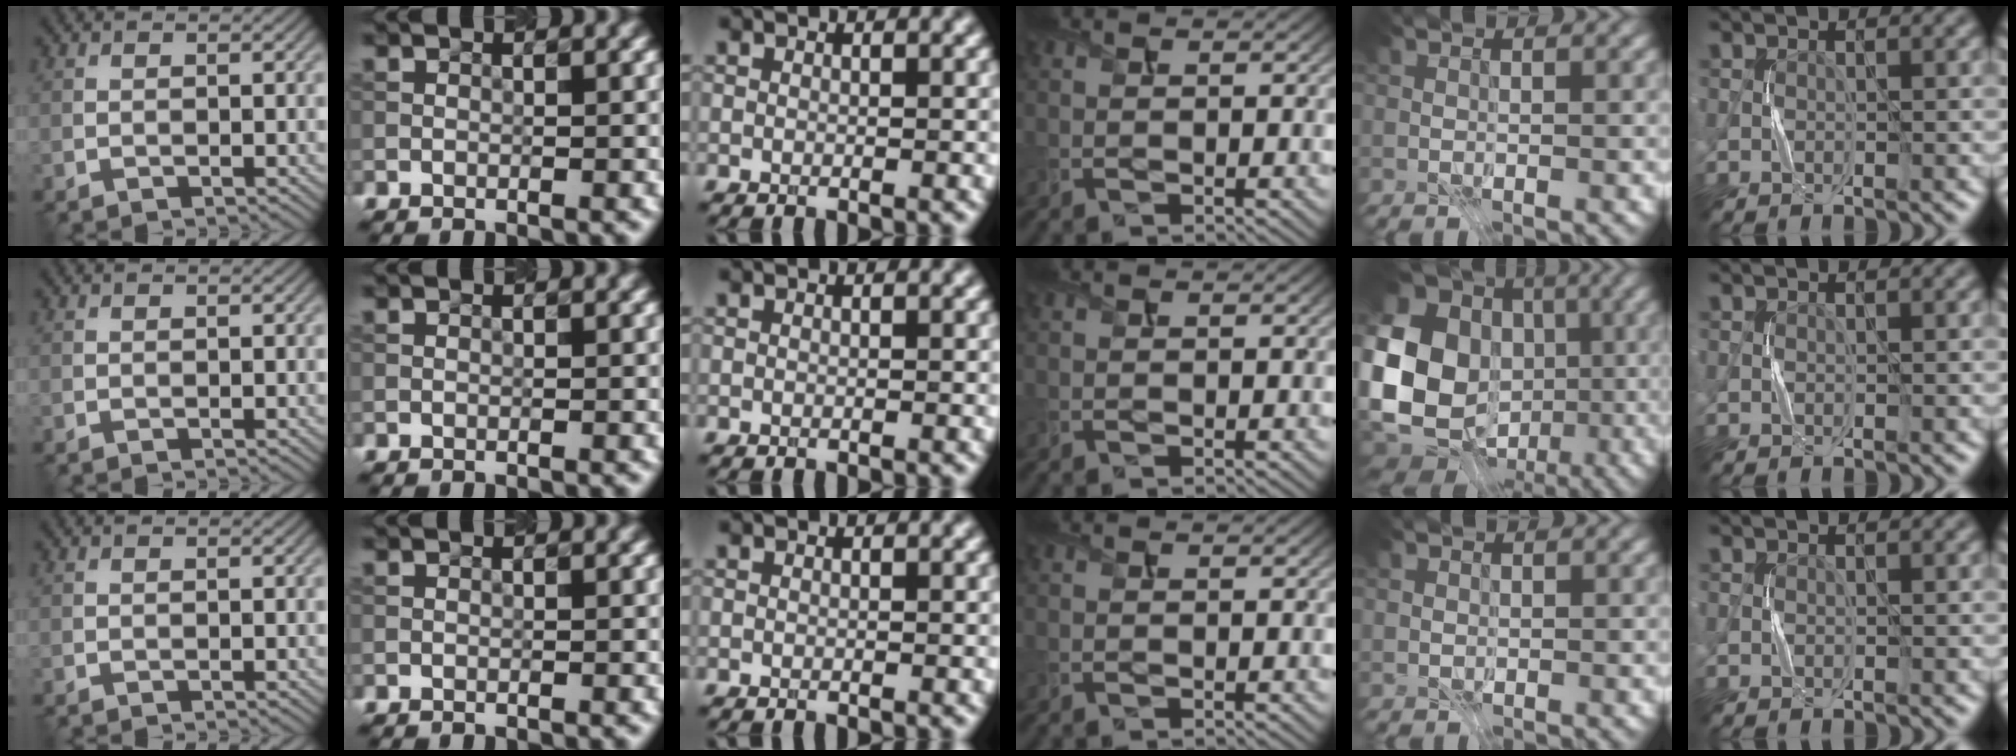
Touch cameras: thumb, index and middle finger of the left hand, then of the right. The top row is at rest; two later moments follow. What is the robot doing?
{"motion": "press", "object": "sticker"}